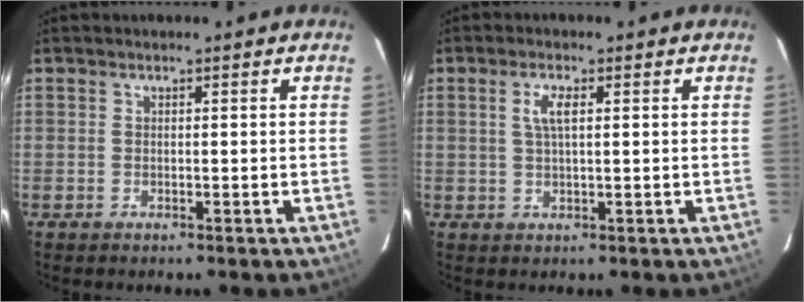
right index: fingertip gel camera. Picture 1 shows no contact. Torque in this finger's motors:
{"motor_torque": [0.08, 0.04, 0.14, 0.04]}